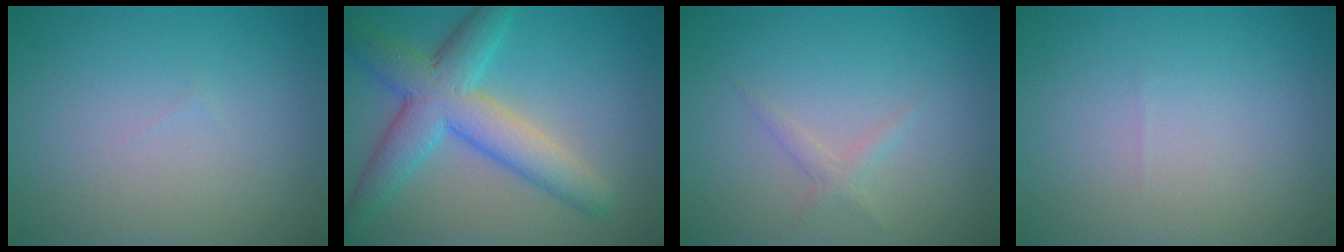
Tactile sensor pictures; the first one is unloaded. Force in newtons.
{"total": 7.1, "press": 7.1, "slide": 0.2}
{"total": 1.1, "press": 1.1, "slide": 0.0}
{"total": 0.0}